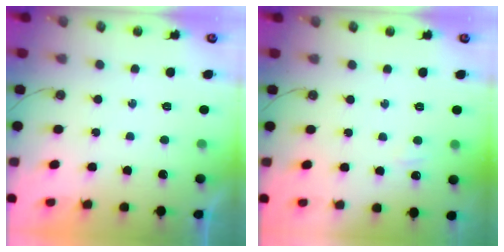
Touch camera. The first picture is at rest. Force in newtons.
{"total": 3.2, "press": 3.2, "slide": 0.5}